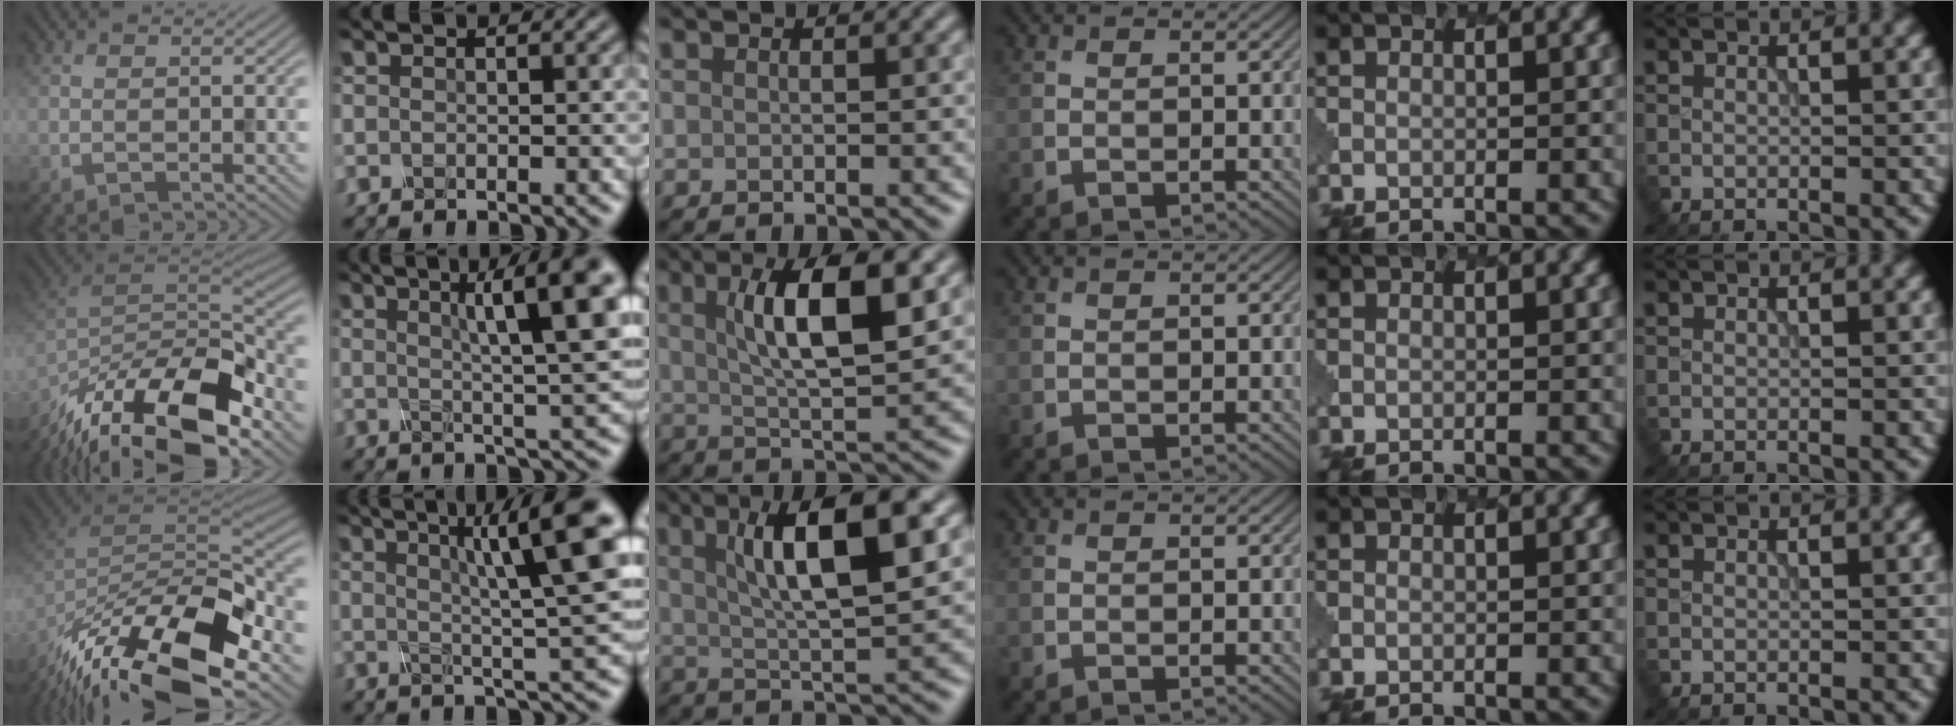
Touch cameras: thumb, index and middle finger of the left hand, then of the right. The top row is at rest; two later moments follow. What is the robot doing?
{"motion": "twist", "object": "rubiks cube"}